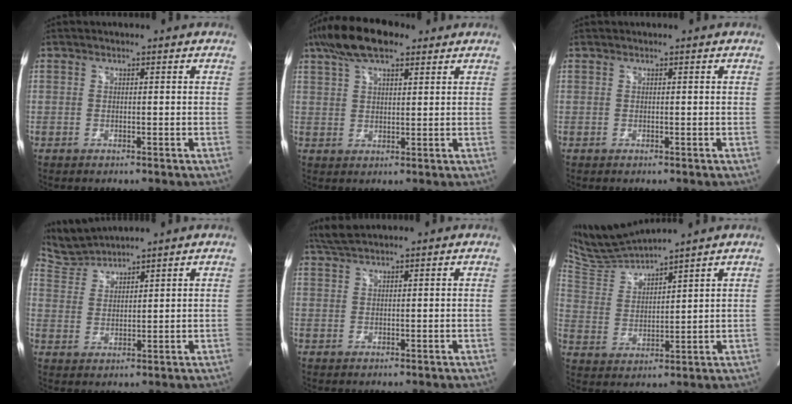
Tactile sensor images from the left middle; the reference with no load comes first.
{"total": 10.1, "force": [6.8, 3.5, 6.7], "torque": [-0.131, 0.029, 0.119]}
{"total": 0.0}
{"total": 5.4, "force": [5.3, -0.6, -0.5], "torque": [-0.005, 0.009, 0.118]}
{"total": 2.9, "force": [2.6, 0.0, 1.2], "torque": [-0.033, 0.013, 0.054]}
{"total": 8.3, "force": [8.0, -1.3, 1.6], "torque": [-0.054, 0.002, 0.176]}